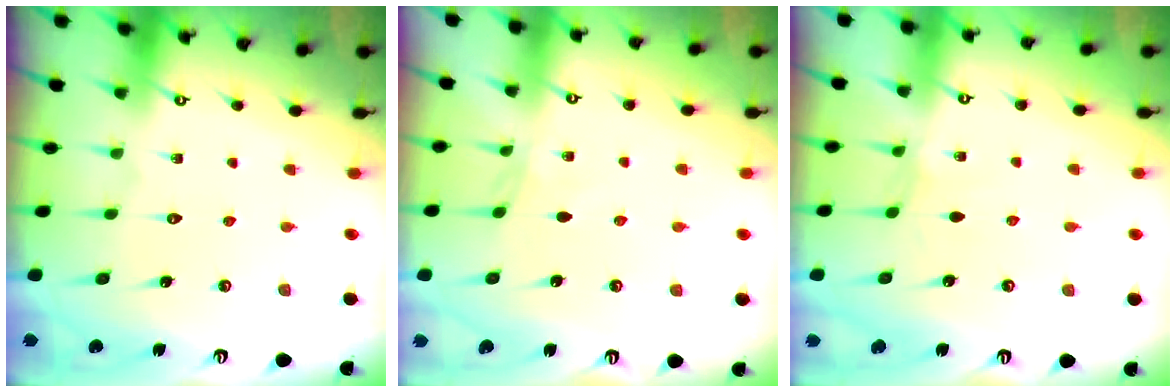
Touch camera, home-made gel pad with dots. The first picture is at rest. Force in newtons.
{"total": 2.9, "press": 2.9, "slide": 0.4}
{"total": 0.7, "press": 0.6, "slide": 0.3}